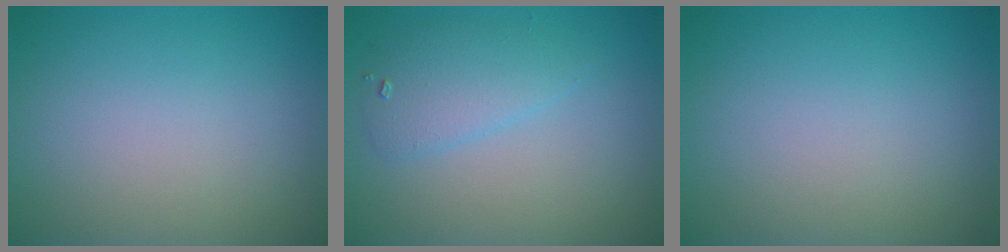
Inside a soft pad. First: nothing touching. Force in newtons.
{"total": 2.6, "press": 2.6, "slide": 0.2}
{"total": 0.0}